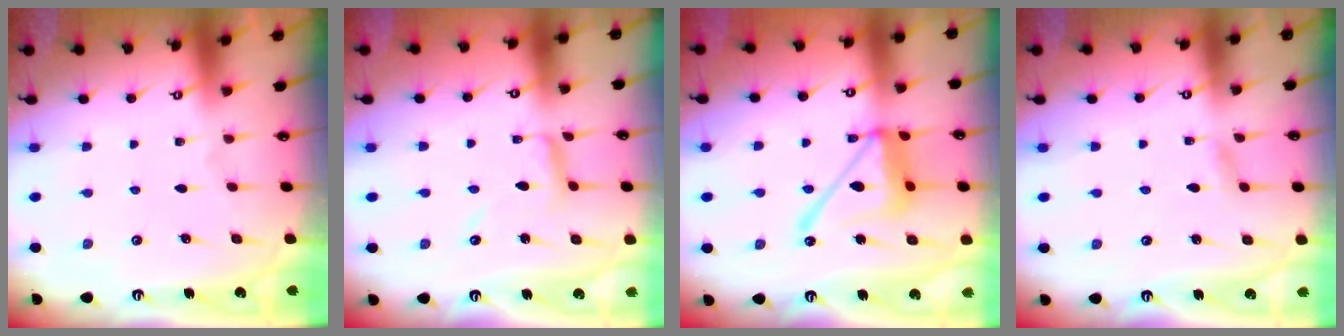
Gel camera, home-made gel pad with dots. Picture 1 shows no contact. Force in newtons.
{"total": 6.3, "press": 6.3, "slide": 0.3}
{"total": 16.0, "press": 16.0, "slide": 1.4}
{"total": 3.1, "press": 3.1, "slide": 0.3}